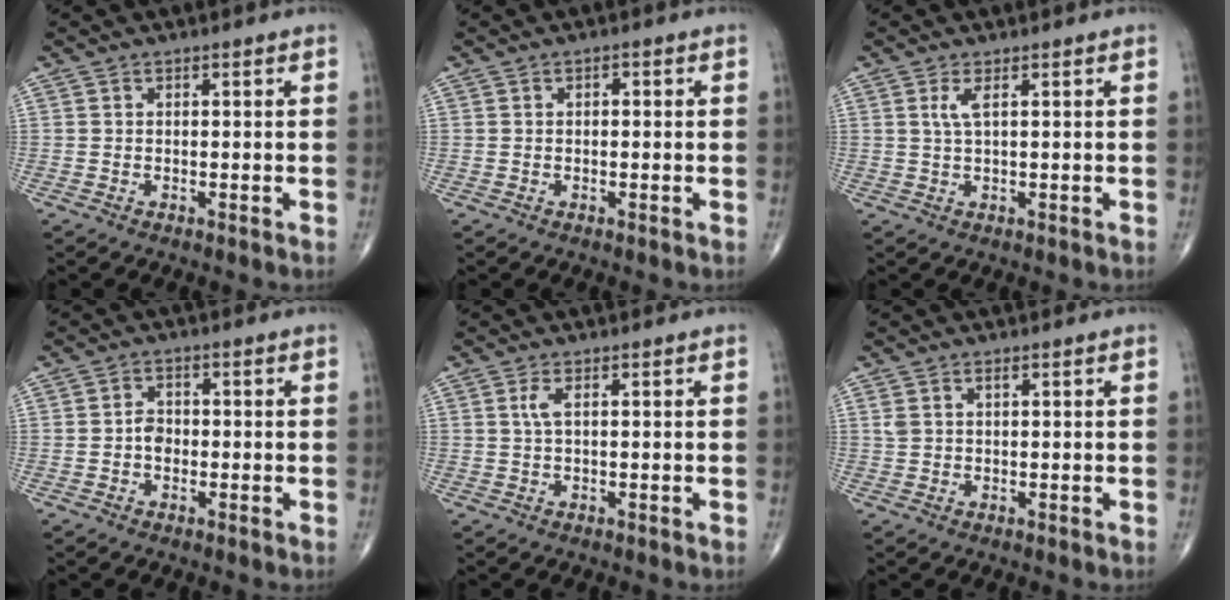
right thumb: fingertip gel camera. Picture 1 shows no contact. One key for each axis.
{"total": 1.1, "fx": 0.2, "fy": 0.5, "fz": 0.9, "tx": -0.015, "ty": 0.003, "tz": 0.003}
{"total": 2.1, "fx": 0.8, "fy": 0.3, "fz": 1.9, "tx": -0.052, "ty": 0.000, "tz": 0.021}
{"total": 2.5, "fx": -0.5, "fy": 1.8, "fz": 1.5, "tx": -0.017, "ty": 0.008, "tz": -0.015}
{"total": 1.7, "fx": 0.5, "fy": 0.4, "fz": 1.6, "tx": -0.047, "ty": 0.006, "tz": 0.013}
{"total": 1.6, "fx": 0.8, "fy": 0.7, "fz": 1.2, "tx": -0.032, "ty": 0.008, "tz": 0.024}